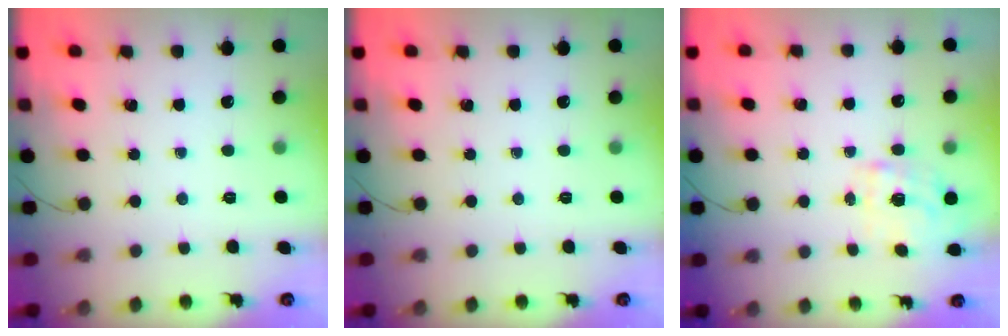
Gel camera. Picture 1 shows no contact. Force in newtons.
{"total": 0.0}
{"total": 10.3, "press": 10.3, "slide": 0.3}